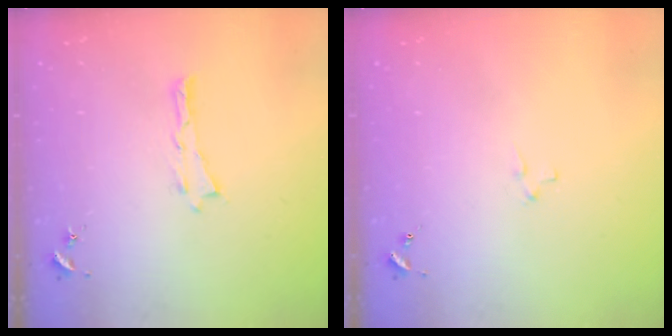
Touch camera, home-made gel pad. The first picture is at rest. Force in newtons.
{"total": 2.0, "press": 2.0, "slide": 0.2}